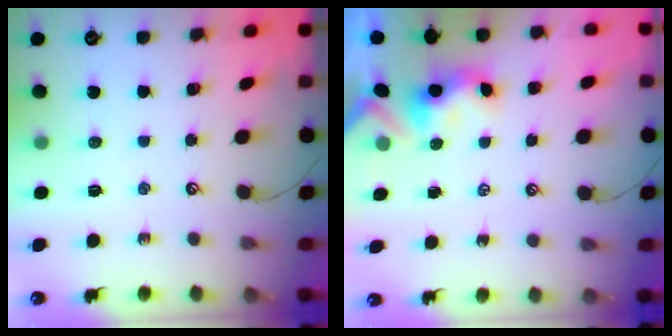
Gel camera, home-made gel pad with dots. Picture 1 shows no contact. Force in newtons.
{"total": 3.0, "press": 2.9, "slide": 0.6}